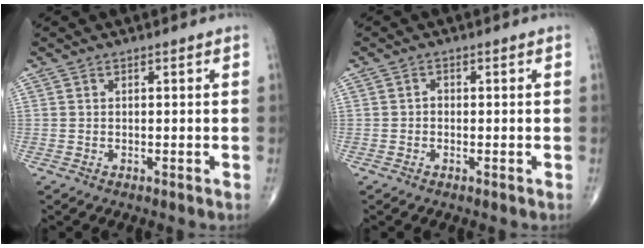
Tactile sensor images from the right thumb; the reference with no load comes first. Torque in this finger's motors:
{"motor_torque": [0.29, 0.18, 0.22, 0.07, 0.00]}